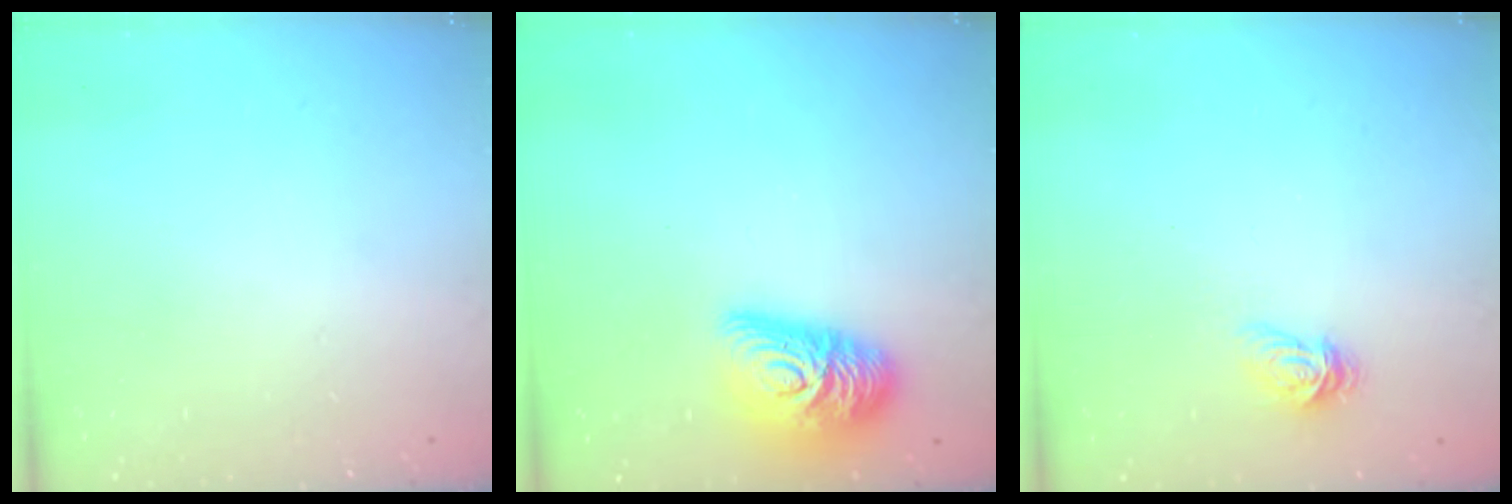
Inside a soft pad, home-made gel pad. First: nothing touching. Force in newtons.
{"total": 14.3, "press": 14.2, "slide": 0.9}
{"total": 3.8, "press": 3.8, "slide": 0.4}